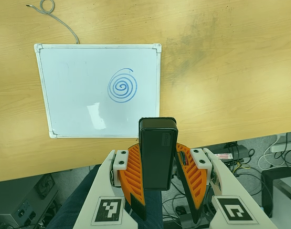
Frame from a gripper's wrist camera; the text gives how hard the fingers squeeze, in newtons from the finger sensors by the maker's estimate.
{"total": 5.2, "left": 4.7, "right": 5.8}